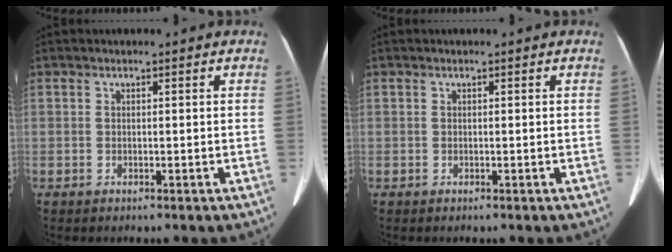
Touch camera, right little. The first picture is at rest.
{"total": 0.0}